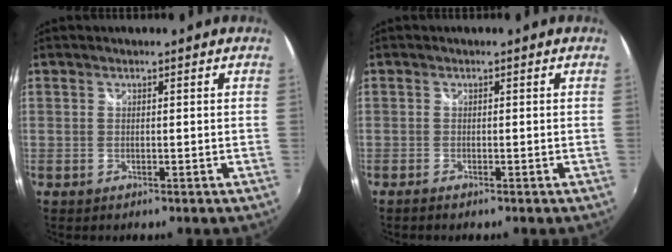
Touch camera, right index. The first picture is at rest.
{"total": 0.9, "force": [-0.8, 0.3, 0.3], "torque": [-0.010, -0.004, -0.018]}